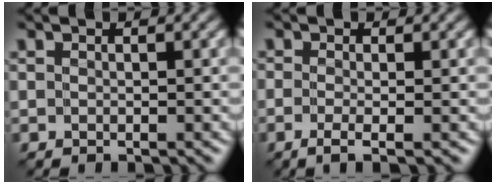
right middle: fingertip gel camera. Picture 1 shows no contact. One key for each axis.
{"total": 1.8, "fx": -0.7, "fy": 0.3, "fz": 1.6, "tx": -0.031, "ty": -0.005, "tz": -0.019}